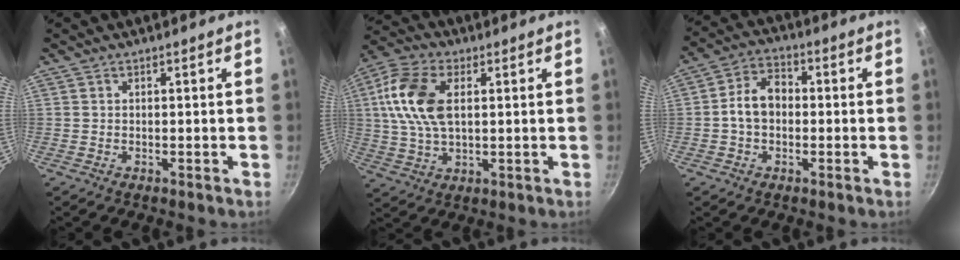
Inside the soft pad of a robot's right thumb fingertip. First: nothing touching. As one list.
[{"total": 13.5, "force": [2.7, 7.7, 10.7], "torque": [-0.203, 0.008, 0.043]}, {"total": 7.5, "force": [-0.5, 5.5, 5.1], "torque": [-0.069, 0.027, -0.020]}]